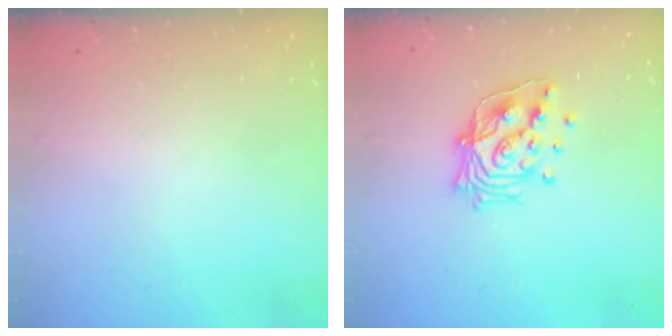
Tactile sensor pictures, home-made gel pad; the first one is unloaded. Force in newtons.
{"total": 15.3, "press": 15.2, "slide": 1.1}